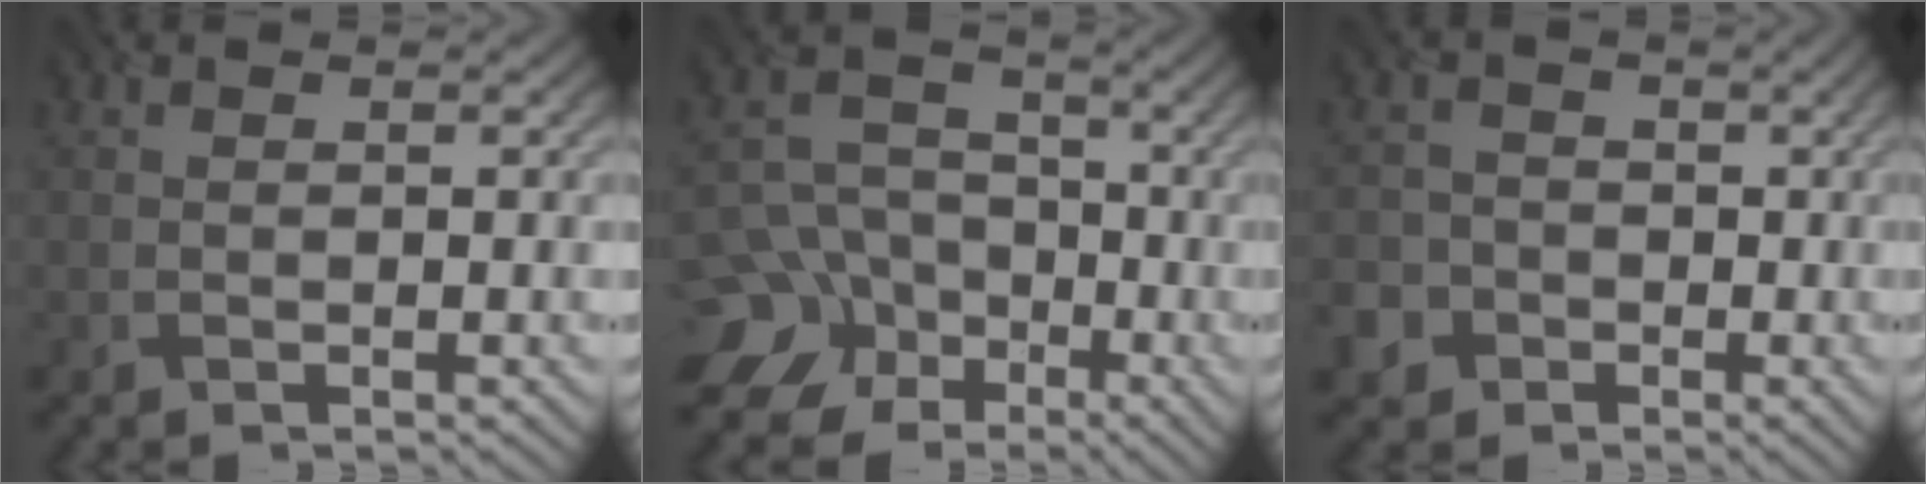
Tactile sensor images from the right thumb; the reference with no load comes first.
{"total": 11.6, "force": [-6.1, 9.6, 2.0], "torque": [-0.075, -0.033, -0.125]}
{"total": 4.5, "force": [-2.6, 3.7, -0.2], "torque": [0.004, -0.012, -0.056]}